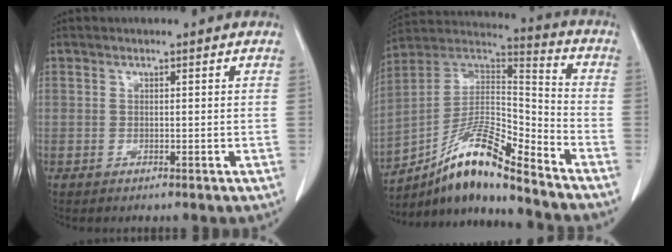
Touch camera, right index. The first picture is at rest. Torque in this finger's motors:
{"motor_torque": [1.04, -1.10, 0.42, 0.12]}